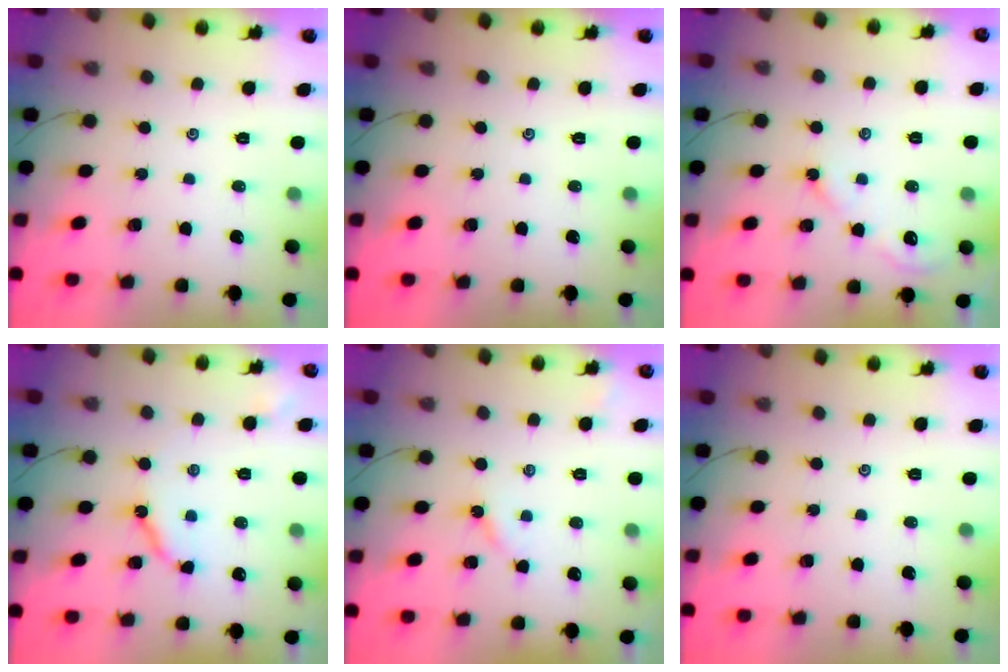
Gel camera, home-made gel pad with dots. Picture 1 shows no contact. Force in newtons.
{"total": 0.0}
{"total": 4.5, "press": 4.5, "slide": 0.7}
{"total": 7.1, "press": 7.0, "slide": 0.7}
{"total": 2.5, "press": 2.4, "slide": 0.5}
{"total": 0.0}